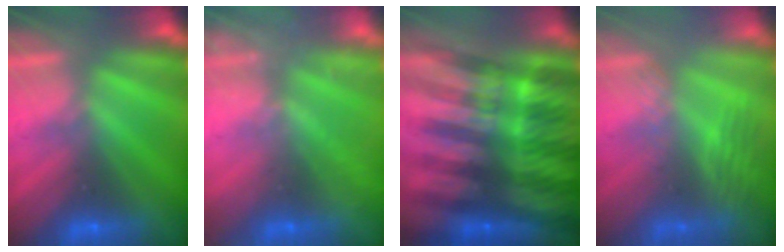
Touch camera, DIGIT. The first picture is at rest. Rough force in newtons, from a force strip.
{"total": 2.2}
{"total": 6.0}
{"total": 2.7}